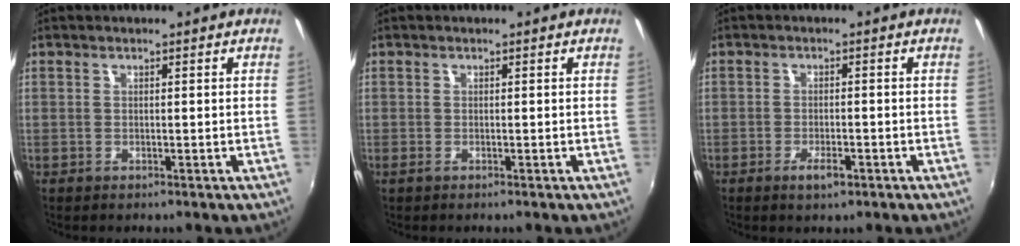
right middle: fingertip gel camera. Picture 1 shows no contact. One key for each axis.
{"total": 0.6, "fx": -0.3, "fy": 0.0, "fz": 0.5, "tx": -0.012, "ty": -0.002, "tz": -0.007}
{"total": 3.0, "fx": -1.8, "fy": 1.0, "fz": 2.2, "tx": -0.047, "ty": -0.003, "tz": -0.031}